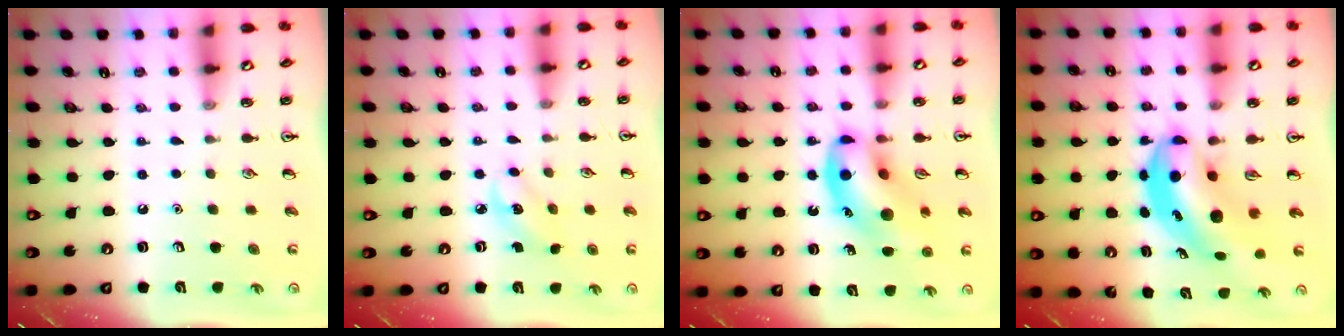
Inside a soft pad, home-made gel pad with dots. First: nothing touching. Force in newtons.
{"total": 2.9, "press": 2.8, "slide": 0.7}
{"total": 14.9, "press": 14.4, "slide": 3.8}
{"total": 7.6, "press": 7.4, "slide": 2.0}